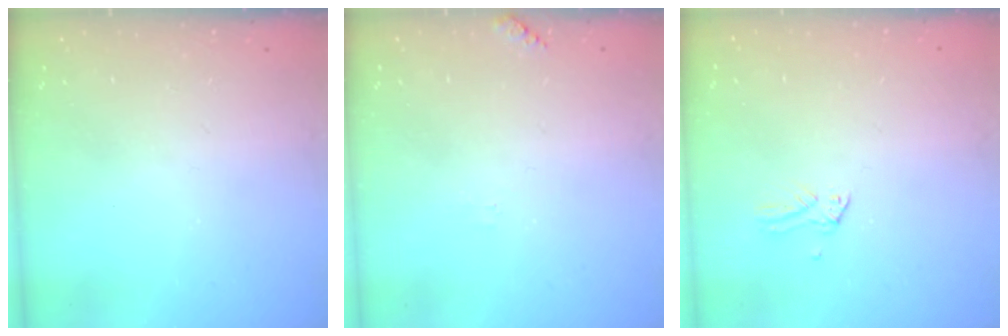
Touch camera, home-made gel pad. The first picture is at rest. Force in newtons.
{"total": 5.8, "press": 5.7, "slide": 0.6}
{"total": 0.0}